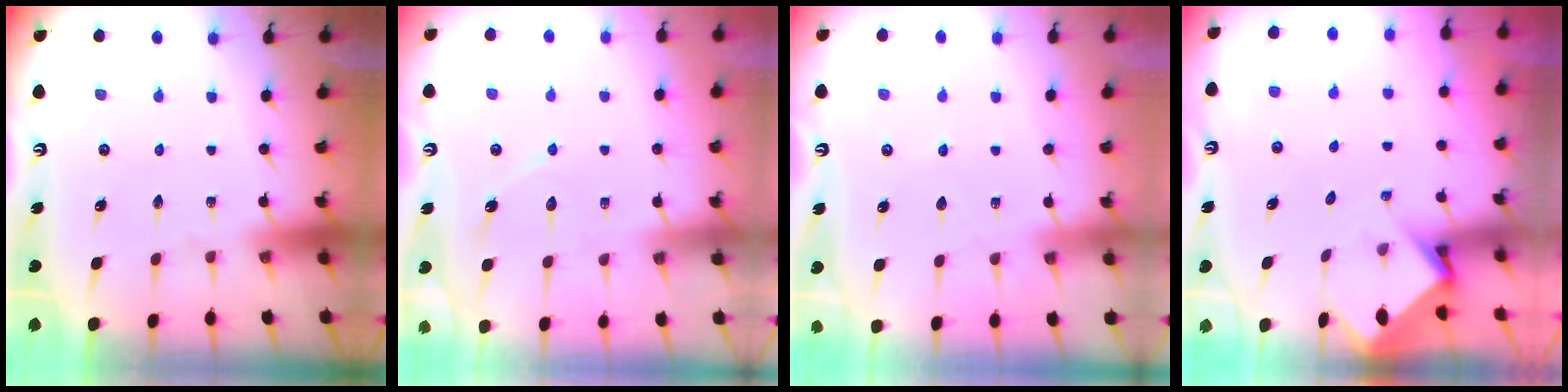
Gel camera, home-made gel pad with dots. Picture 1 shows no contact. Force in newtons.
{"total": 6.9, "press": 6.9, "slide": 0.6}
{"total": 3.7, "press": 3.7, "slide": 0.5}
{"total": 3.8, "press": 3.8, "slide": 0.3}